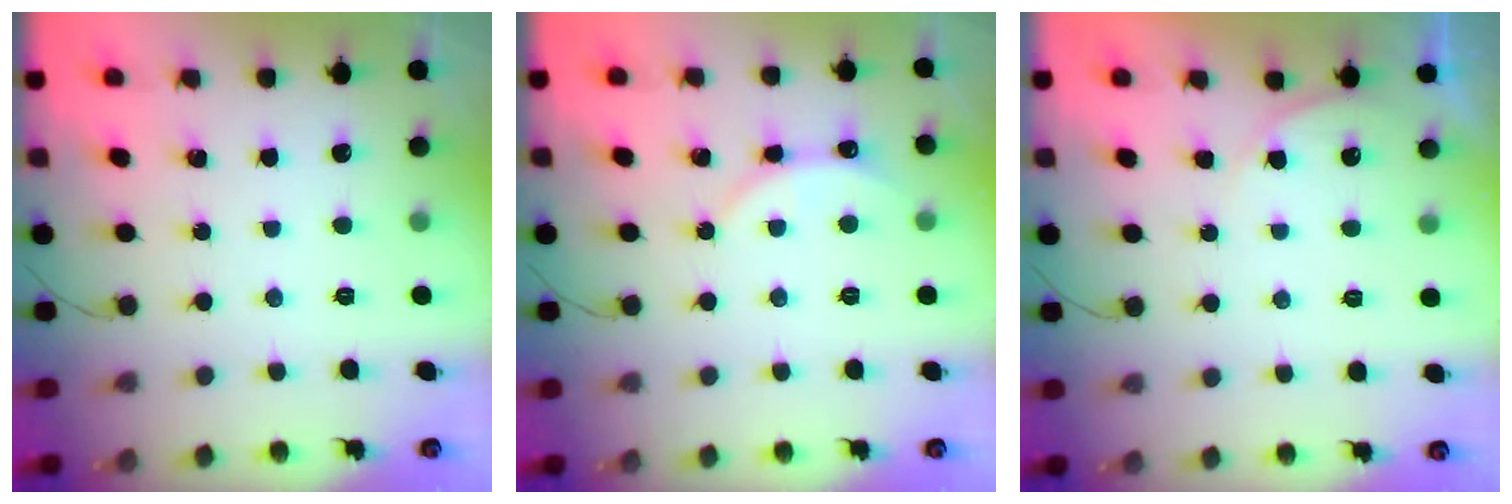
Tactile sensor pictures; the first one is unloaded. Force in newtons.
{"total": 2.9, "press": 2.9, "slide": 0.3}
{"total": 3.9, "press": 3.8, "slide": 0.5}